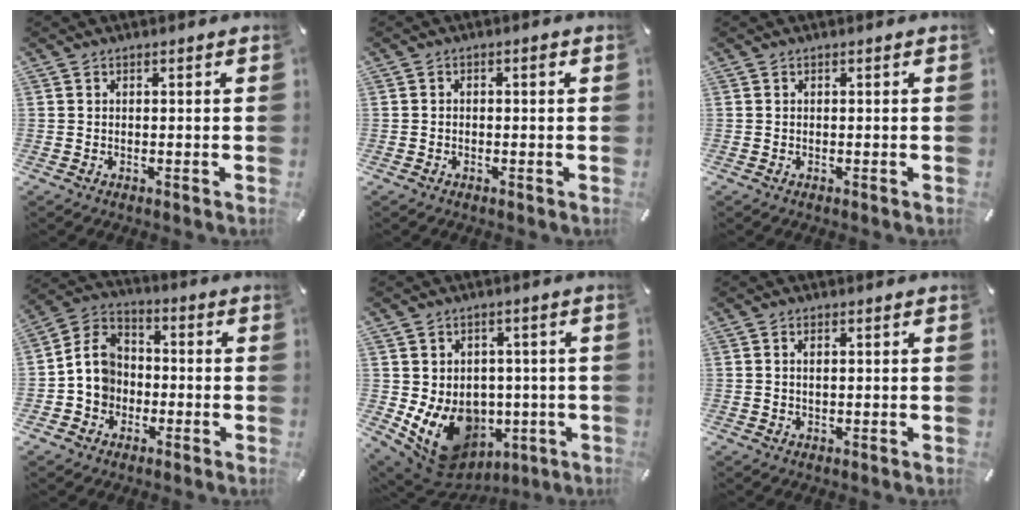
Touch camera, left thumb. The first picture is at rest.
{"total": 1.2, "force": [-0.4, 0.5, 1.0], "torque": [-0.020, 0.005, -0.009]}
{"total": 0.0}
{"total": 9.1, "force": [-1.6, 8.1, 3.9], "torque": [-0.104, 0.021, -0.031]}
{"total": 13.3, "force": [-2.8, 11.0, 6.9], "torque": [-0.134, -0.005, -0.039]}
{"total": 1.3, "force": [0.2, 0.6, 1.1], "torque": [-0.024, 0.003, 0.003]}